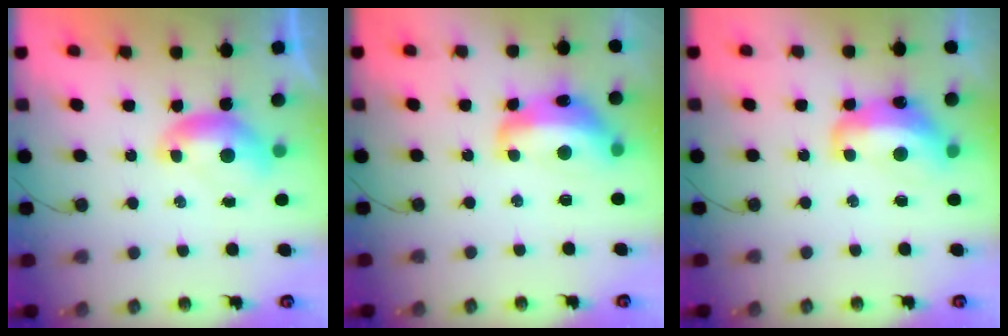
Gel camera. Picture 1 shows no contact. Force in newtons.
{"total": 7.9, "press": 7.8, "slide": 1.2}
{"total": 7.2, "press": 7.1, "slide": 1.2}